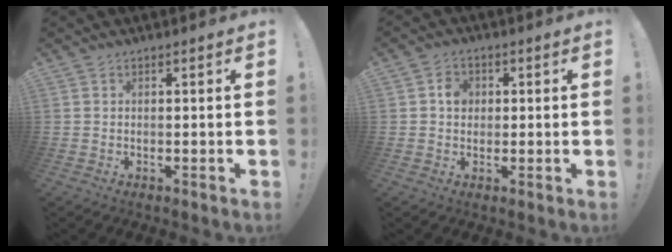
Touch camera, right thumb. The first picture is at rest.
{"total": 4.4, "force": [0.3, 3.7, 2.4], "torque": [-0.029, 0.005, 0.002]}